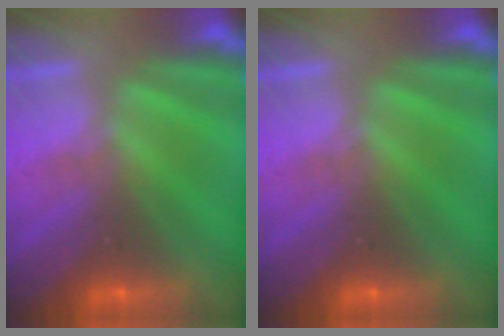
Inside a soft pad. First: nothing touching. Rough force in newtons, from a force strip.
{"total": 0.0}